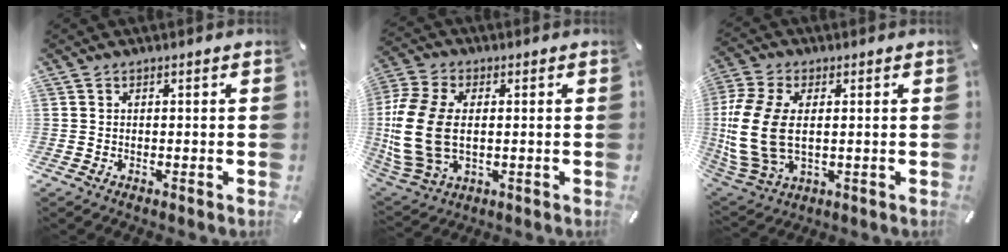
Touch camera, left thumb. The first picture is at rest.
{"total": 15.2, "force": [-0.1, 10.6, 10.9], "torque": [-0.271, -0.004, -0.004]}
{"total": 14.5, "force": [0.7, 9.4, 11.1], "torque": [-0.267, -0.006, 0.012]}